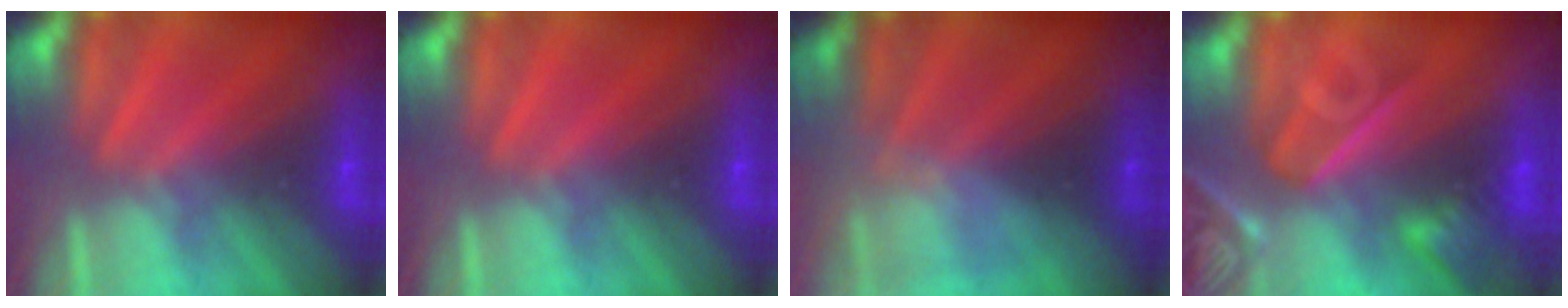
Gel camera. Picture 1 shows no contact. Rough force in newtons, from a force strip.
{"total": 0.0}
{"total": 2.3}
{"total": 9.4}